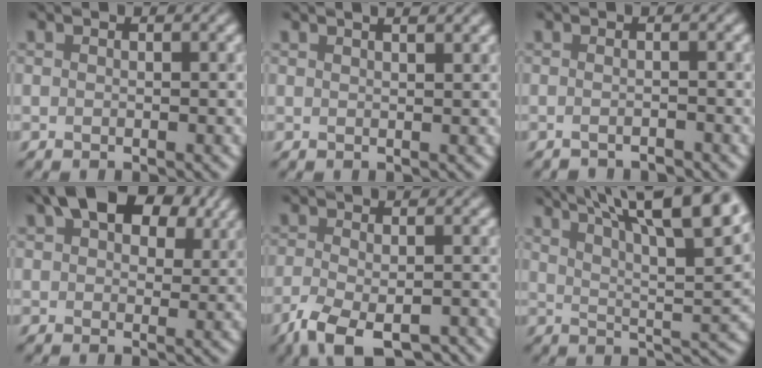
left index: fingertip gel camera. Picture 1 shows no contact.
{"total": 1.9, "force": [1.6, 0.4, 0.9], "torque": [-0.007, 0.009, 0.011]}
{"total": 1.2, "force": [-0.9, 0.0, 0.7], "torque": [-0.008, -0.007, -0.024]}
{"total": 9.4, "force": [5.1, 5.2, 5.9], "torque": [-0.097, 0.027, 0.069]}
{"total": 6.4, "force": [-4.5, 1.9, 4.2], "torque": [-0.078, -0.015, -0.081]}
{"total": 14.5, "force": [9.2, 4.3, 10.3], "torque": [-0.136, 0.039, 0.113]}